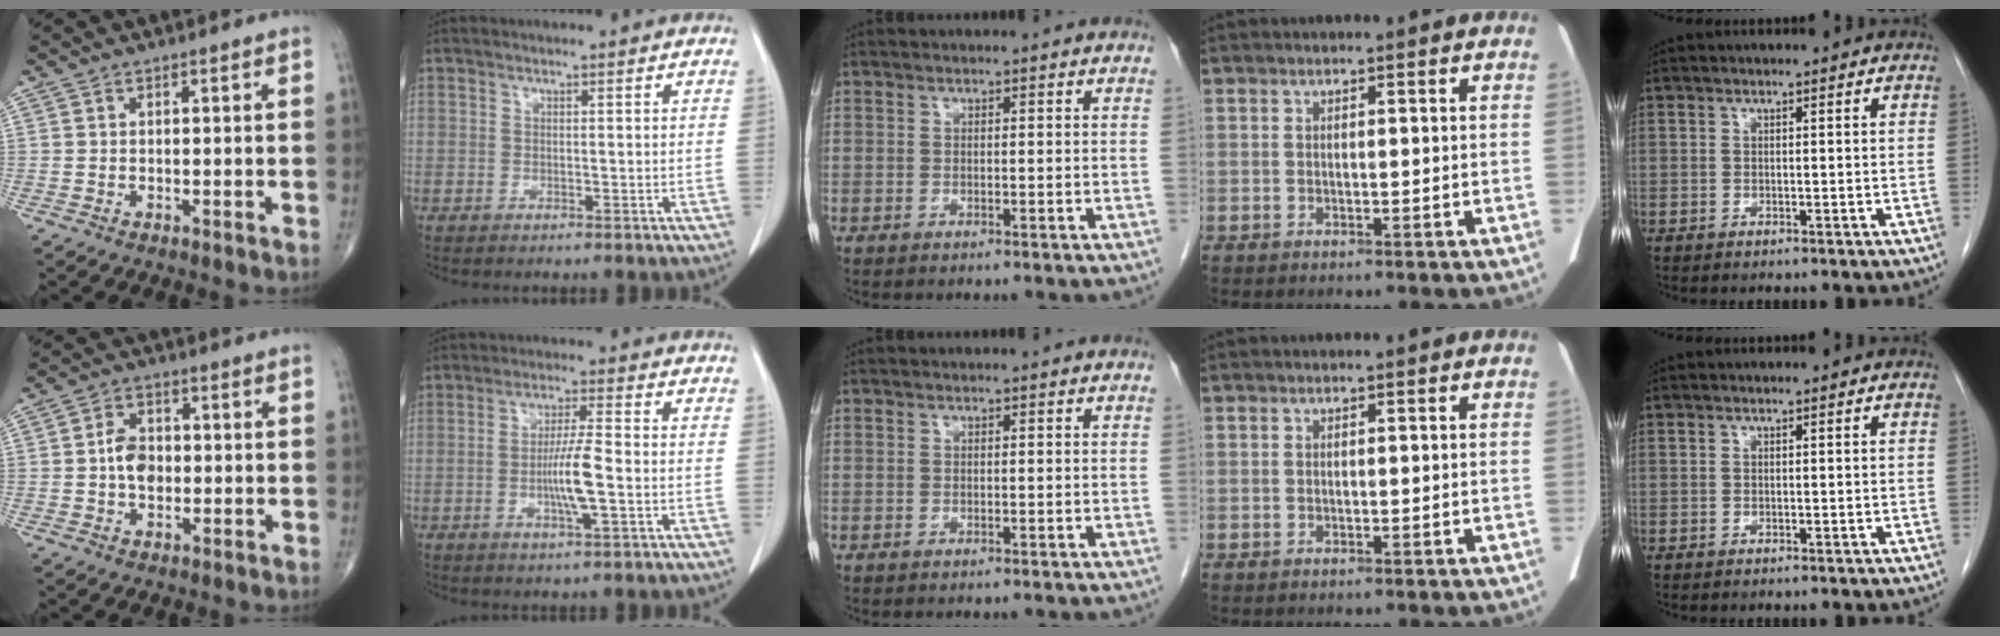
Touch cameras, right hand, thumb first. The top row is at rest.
{"thumb": {"total": 5.6, "force": [-0.3, 4.0, 4.0], "torque": [-0.059, 0.011, -0.009]}, "index": {"total": 7.1, "force": [-1.5, 0.6, 6.9], "torque": [-0.132, -0.002, -0.029]}}